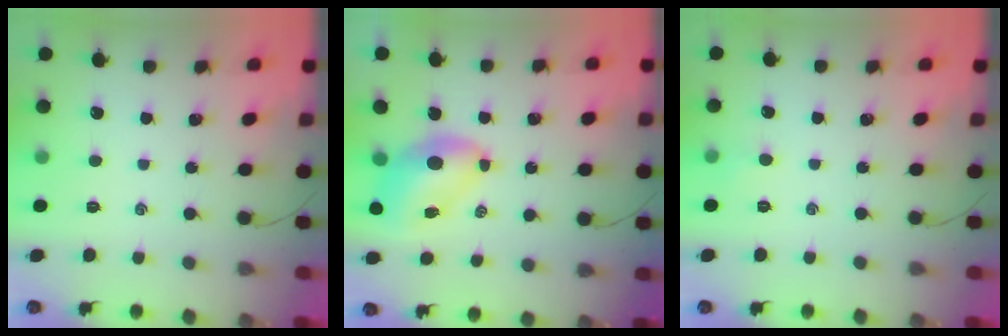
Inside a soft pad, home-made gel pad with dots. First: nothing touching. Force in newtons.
{"total": 7.0, "press": 6.9, "slide": 1.2}
{"total": 2.6, "press": 2.4, "slide": 0.8}